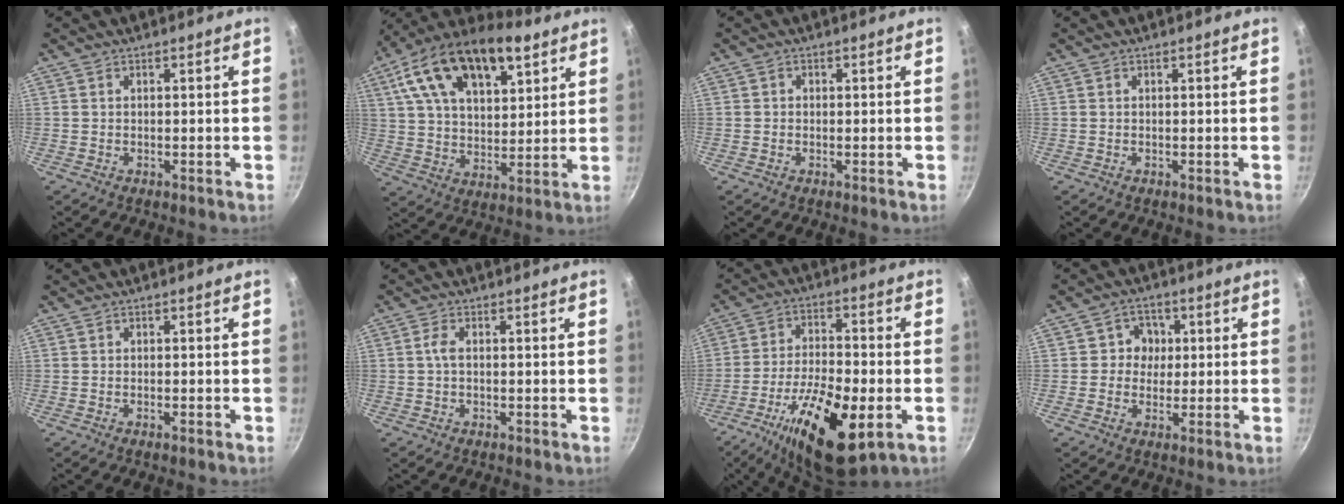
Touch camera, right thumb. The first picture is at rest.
{"total": 21.3, "force": [10.8, 11.0, 14.7], "torque": [-0.234, -0.024, 0.178]}
{"total": 0.7, "force": [0.0, 0.6, 0.2], "torque": [-0.001, 0.002, -0.001]}
{"total": 0.0}
{"total": 0.7, "force": [-0.5, 0.0, 0.5], "torque": [-0.014, 0.003, -0.011]}
{"total": 2.2, "force": [0.0, 1.0, 2.0], "torque": [-0.050, 0.007, -0.002]}
{"total": 19.3, "force": [-7.6, 7.2, 16.2], "torque": [-0.279, 0.016, -0.128]}
{"total": 5.0, "force": [0.5, 4.8, 1.4], "torque": [0.018, 0.004, -0.002]}